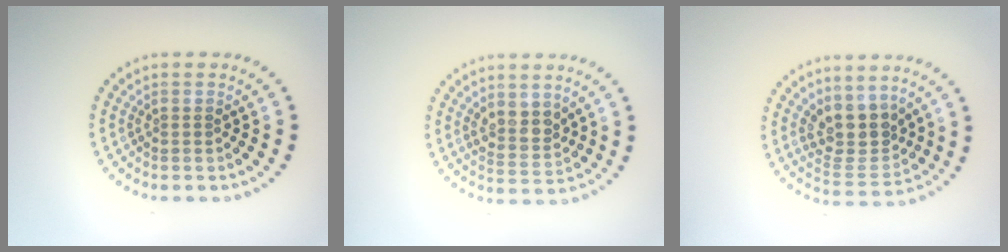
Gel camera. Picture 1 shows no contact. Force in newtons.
{"total": 2.4, "press": 2.2, "slide": 1.1}
{"total": 4.0, "press": 3.5, "slide": 1.9}